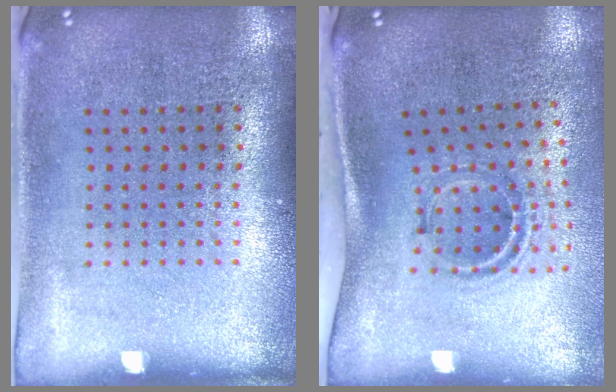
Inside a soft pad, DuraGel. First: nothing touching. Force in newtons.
{"total": 1.2, "press": 1.0, "slide": 0.7}